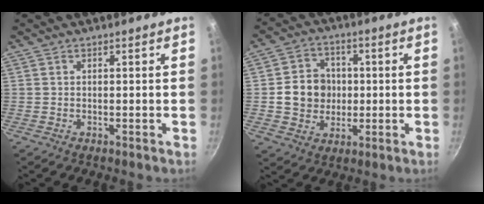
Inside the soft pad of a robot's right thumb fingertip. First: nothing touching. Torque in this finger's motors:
{"motor_torque": [0.47, 1.97, 0.57, -0.42, 0.17]}